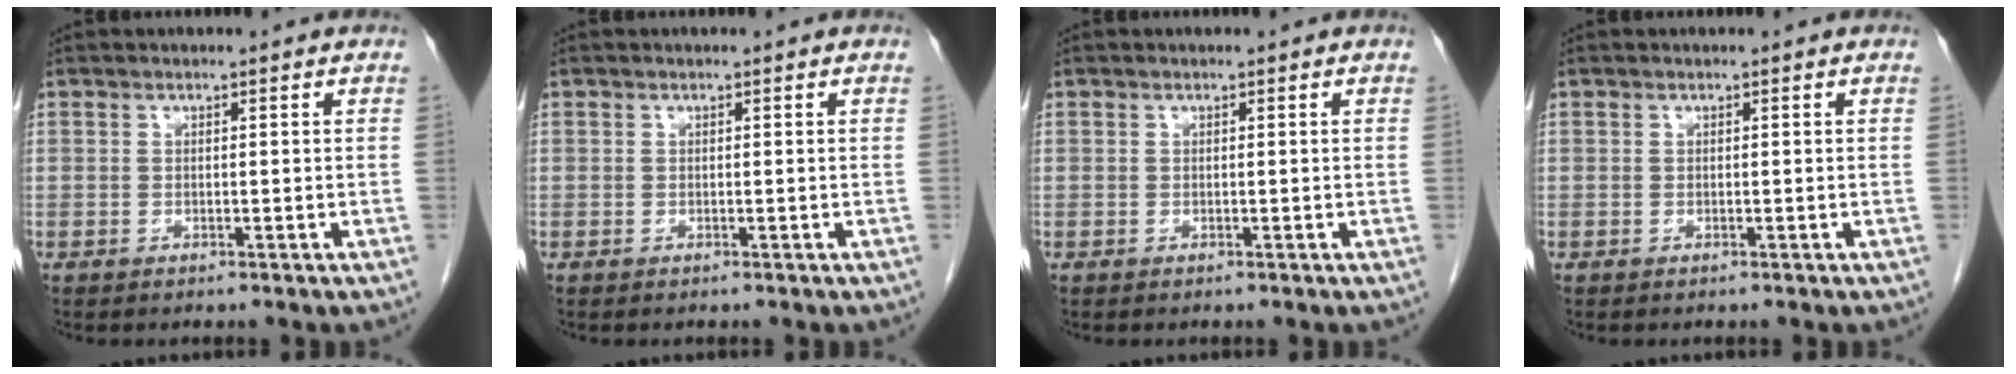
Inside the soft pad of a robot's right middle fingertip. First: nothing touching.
{"total": 0.0}
{"total": 0.0}
{"total": 0.0}